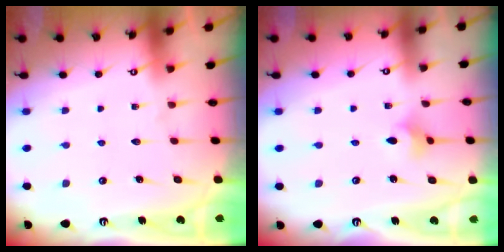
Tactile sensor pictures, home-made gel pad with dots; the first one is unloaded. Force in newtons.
{"total": 3.3, "press": 3.2, "slide": 0.7}